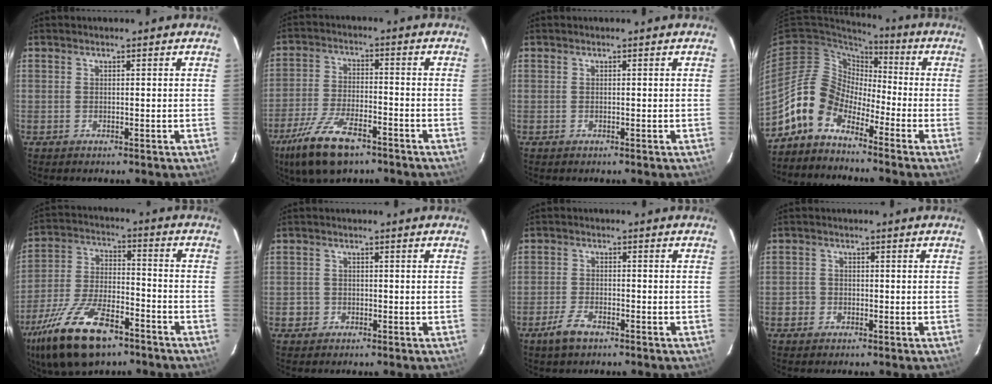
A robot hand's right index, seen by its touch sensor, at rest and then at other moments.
{"total": 13.1, "force": [-8.8, 5.0, 8.4], "torque": [-0.191, -0.023, -0.164]}
{"total": 0.0}
{"total": 9.8, "force": [-6.8, 6.0, 3.6], "torque": [-0.071, 0.034, -0.146]}
{"total": 20.1, "force": [-13.0, 8.4, 12.8], "torque": [-0.267, -0.025, -0.230]}
{"total": 2.3, "force": [-0.8, 2.2, 0.1], "torque": [-0.002, 0.011, -0.011]}
{"total": 4.5, "force": [-3.1, 1.8, 2.6], "torque": [-0.069, -0.003, -0.060]}
{"total": 2.4, "force": [-1.1, 2.1, 0.4], "torque": [-0.009, 0.004, -0.019]}